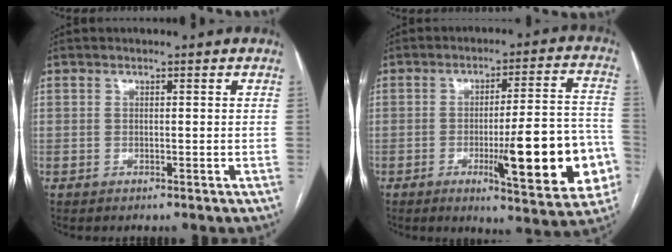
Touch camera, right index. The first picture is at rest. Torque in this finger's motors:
{"motor_torque": [2.10, -0.04, 0.71, 0.18]}